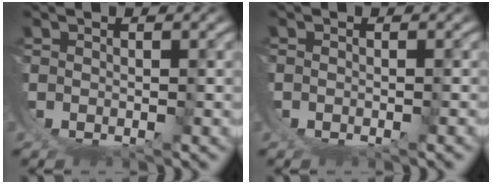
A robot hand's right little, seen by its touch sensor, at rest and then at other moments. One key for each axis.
{"total": 0.0}